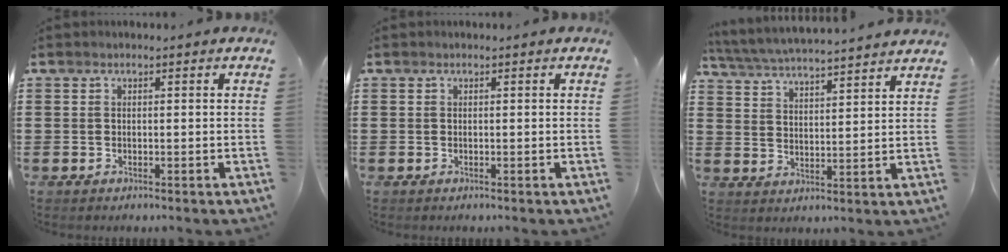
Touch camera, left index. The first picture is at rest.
{"total": 0.0}
{"total": 4.9, "force": [4.8, -0.5, 1.0], "torque": [-0.044, -0.032, 0.080]}